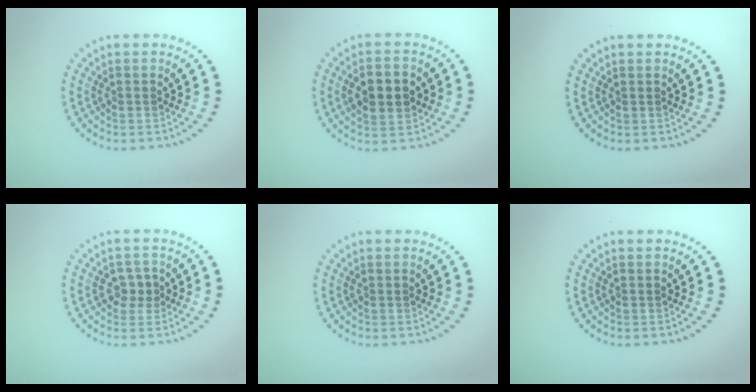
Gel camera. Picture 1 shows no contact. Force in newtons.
{"total": 4.7, "press": 4.7, "slide": 0.1}
{"total": 0.0}
{"total": 1.8, "press": 1.7, "slide": 0.5}
{"total": 0.0}
{"total": 0.0}